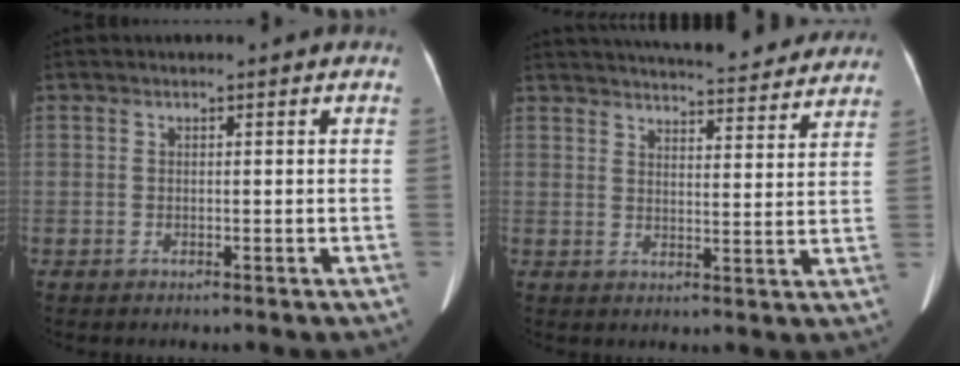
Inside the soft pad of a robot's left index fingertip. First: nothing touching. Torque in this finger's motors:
{"motor_torque": [0.78, -1.16, 0.32, 0.09]}